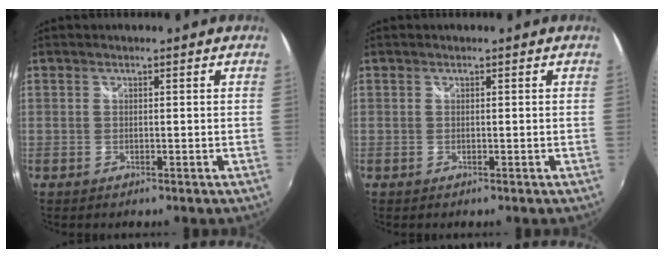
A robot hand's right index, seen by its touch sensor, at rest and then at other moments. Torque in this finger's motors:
{"motor_torque": [0.00, 0.00, 0.02, 0.01]}